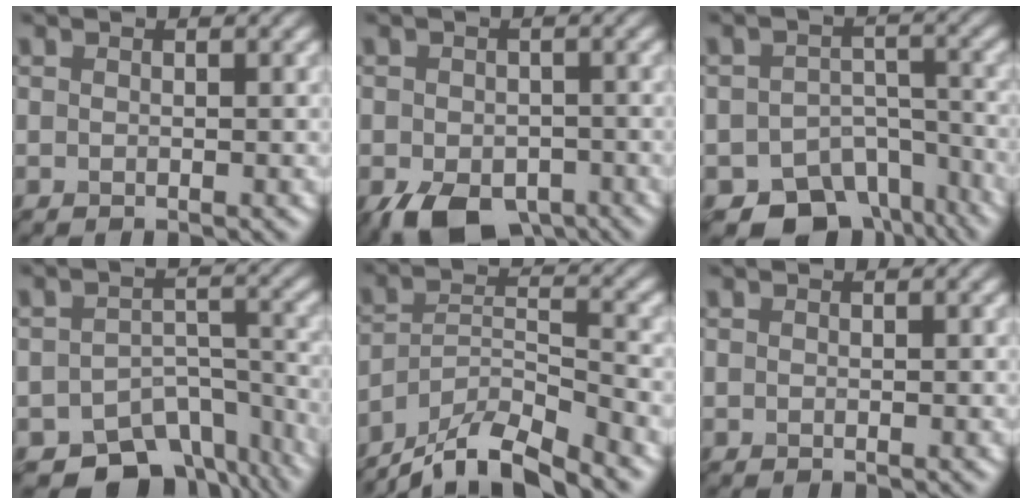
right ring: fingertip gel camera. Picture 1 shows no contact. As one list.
[{"total": 6.8, "force": [-3.8, 4.1, 3.8], "torque": [-0.071, -0.020, -0.054]}, {"total": 8.7, "force": [-6.4, 5.3, 2.7], "torque": [-0.016, -0.008, -0.085]}, {"total": 9.0, "force": [-6.9, 4.8, 3.2], "torque": [-0.033, -0.007, -0.093]}, {"total": 8.3, "force": [-7.2, 1.8, 3.7], "torque": [-0.065, 0.002, -0.129]}, {"total": 0.0}]